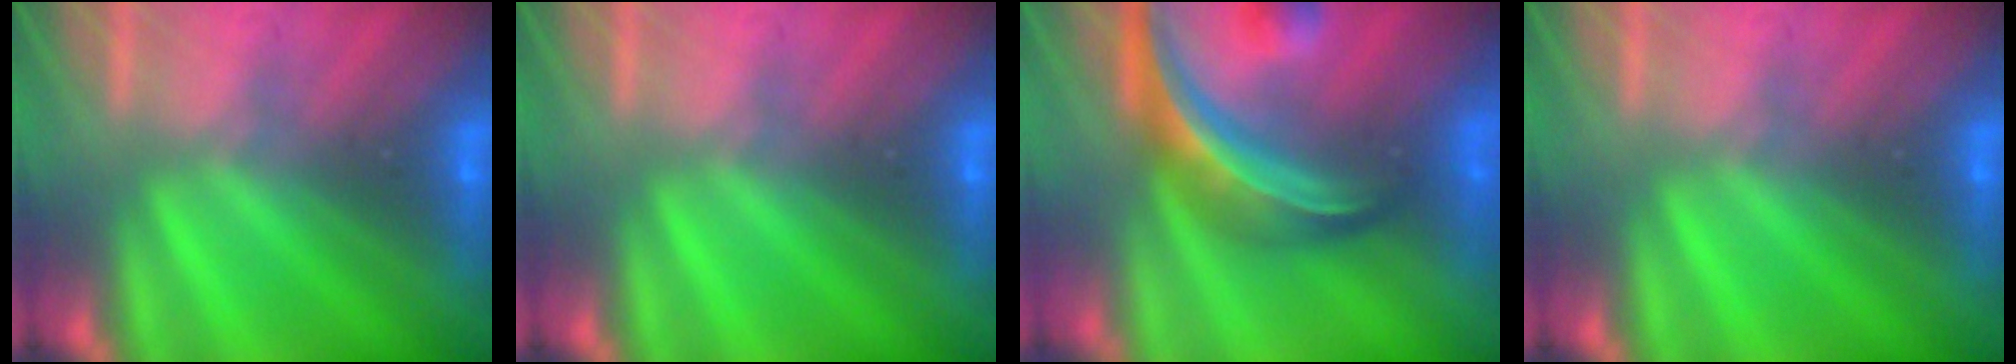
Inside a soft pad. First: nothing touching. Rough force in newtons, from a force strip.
{"total": 0.0}
{"total": 9.4}
{"total": 0.0}